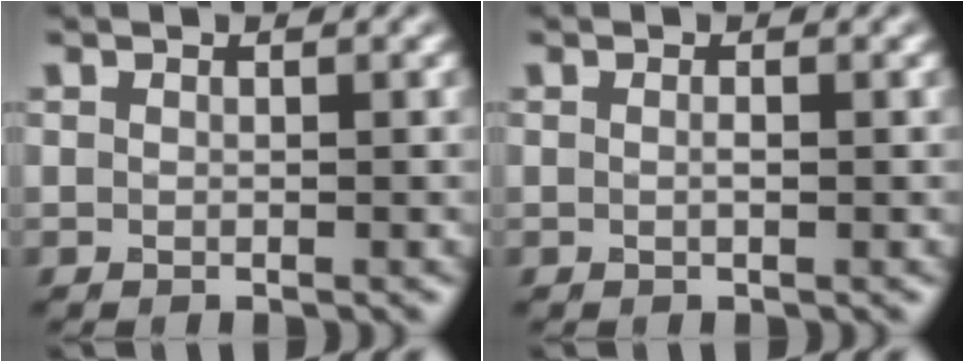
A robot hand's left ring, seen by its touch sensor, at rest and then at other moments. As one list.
[{"total": 0.7, "force": [0.0, 0.1, 0.7], "torque": [-0.013, 0.001, -0.001]}]